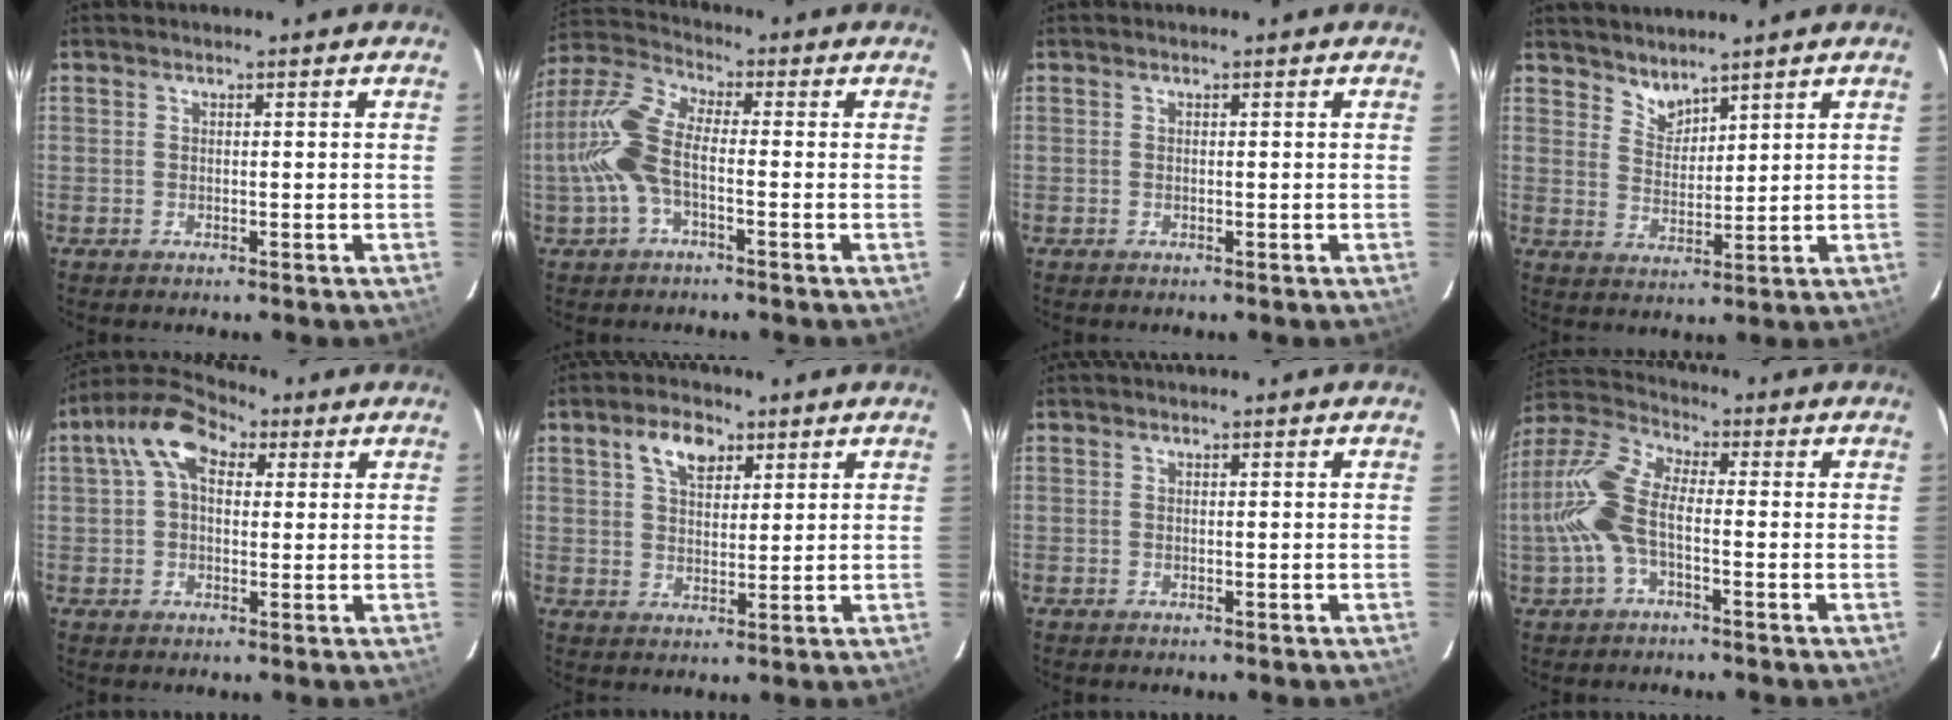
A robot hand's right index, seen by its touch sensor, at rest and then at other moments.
{"total": 10.8, "force": [-2.1, 4.7, 9.5], "torque": [-0.223, 0.015, -0.046]}
{"total": 0.0}
{"total": 4.2, "force": [3.9, 1.2, 0.8], "torque": [-0.010, -0.003, 0.074]}
{"total": 9.3, "force": [3.1, 5.9, 6.5], "torque": [-0.128, 0.039, 0.045]}
{"total": 6.2, "force": [3.3, 3.5, 3.9], "torque": [-0.063, 0.013, 0.059]}
{"total": 0.0}
{"total": 11.3, "force": [-2.1, 5.1, 9.8], "torque": [-0.227, 0.015, -0.045]}